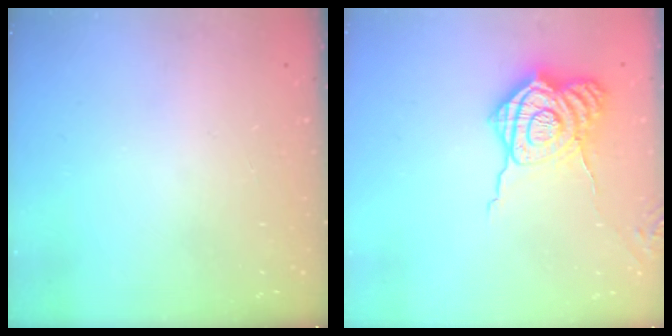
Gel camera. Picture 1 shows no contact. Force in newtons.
{"total": 14.3, "press": 14.3, "slide": 1.1}